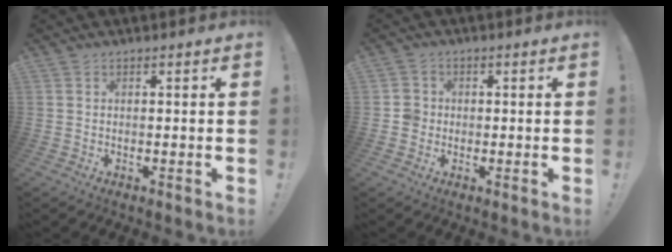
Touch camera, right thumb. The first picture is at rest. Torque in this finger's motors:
{"motor_torque": [0.03, 0.02, 0.24, -0.11, -0.03]}